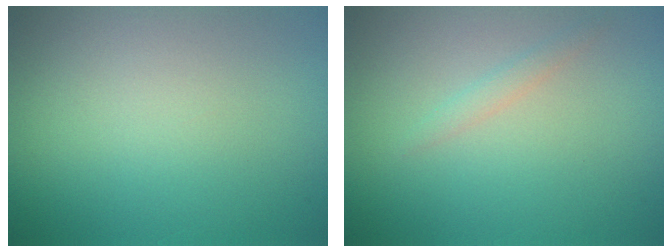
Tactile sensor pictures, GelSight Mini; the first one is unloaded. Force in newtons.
{"total": 1.0, "press": 1.0, "slide": 0.0}